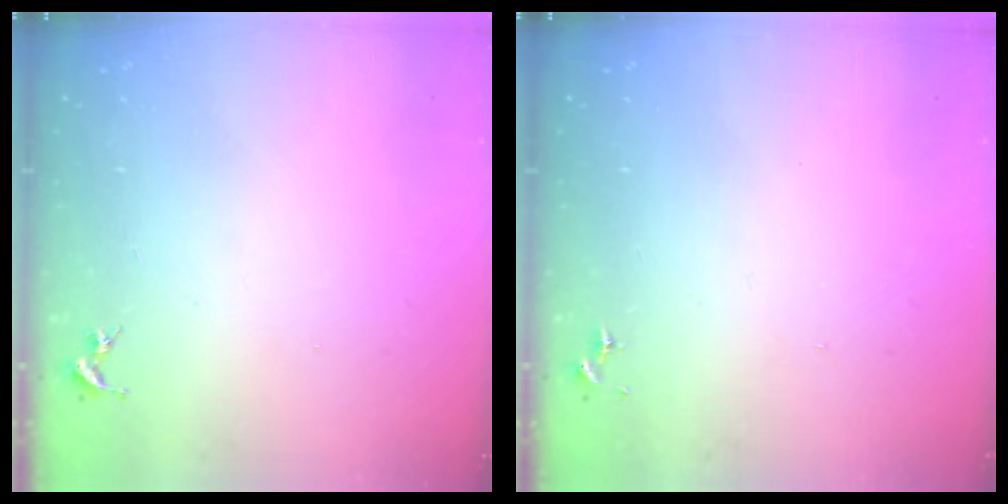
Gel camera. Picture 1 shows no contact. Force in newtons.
{"total": 0.0}